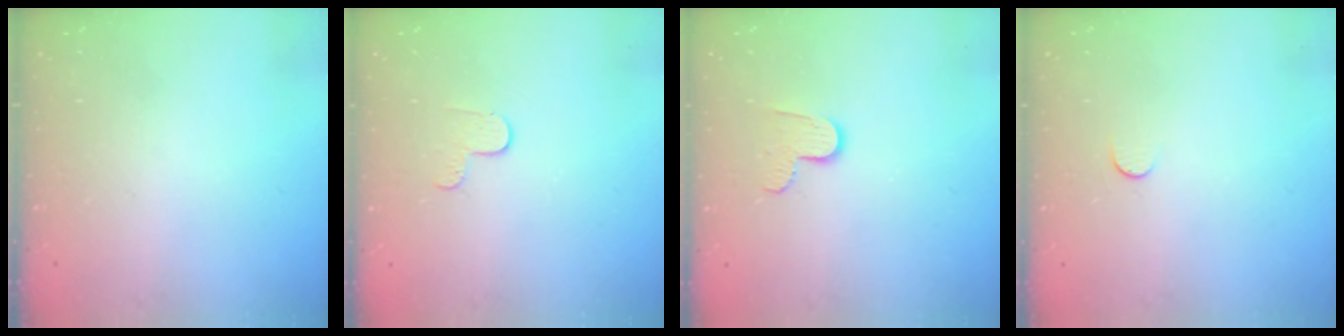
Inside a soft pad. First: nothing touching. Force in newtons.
{"total": 4.9, "press": 4.9, "slide": 0.5}
{"total": 6.7, "press": 6.6, "slide": 0.4}
{"total": 4.1, "press": 4.1, "slide": 0.5}